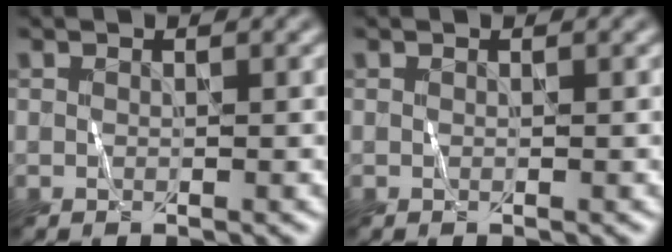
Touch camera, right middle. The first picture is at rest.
{"total": 0.0}